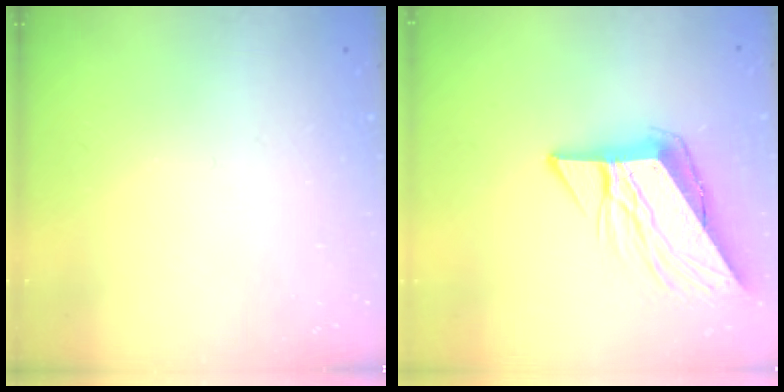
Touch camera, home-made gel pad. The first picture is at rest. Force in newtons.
{"total": 10.6, "press": 10.5, "slide": 1.3}